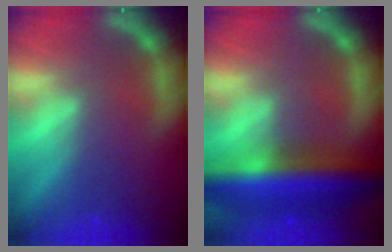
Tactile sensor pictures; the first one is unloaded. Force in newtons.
{"total": 10.0}